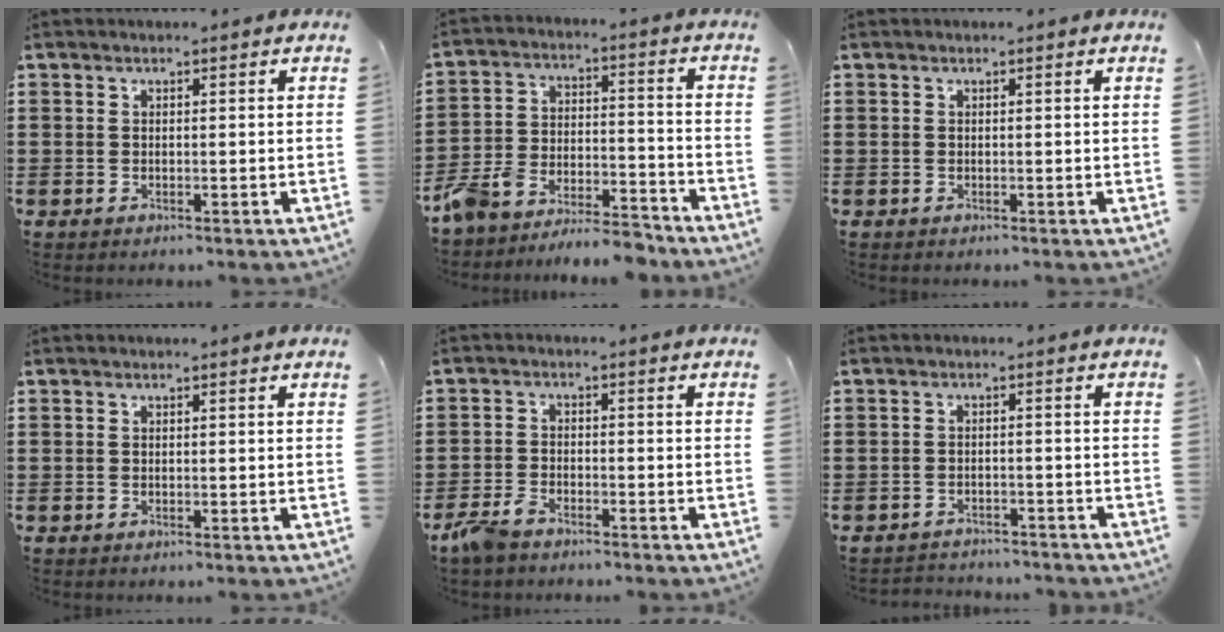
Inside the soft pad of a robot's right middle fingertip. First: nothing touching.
{"total": 8.4, "force": [-8.2, 1.7, 1.3], "torque": [-0.027, 0.019, -0.164]}
{"total": 0.0}
{"total": 0.0}
{"total": 3.6, "force": [-3.0, 1.3, 1.5], "torque": [-0.054, -0.002, -0.066]}
{"total": 2.1, "force": [-2.1, 0.2, 0.0], "torque": [-0.008, -0.001, -0.044]}